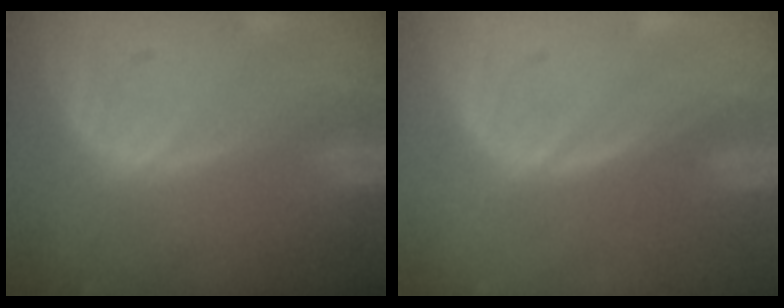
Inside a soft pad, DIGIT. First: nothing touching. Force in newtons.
{"total": 0.0}